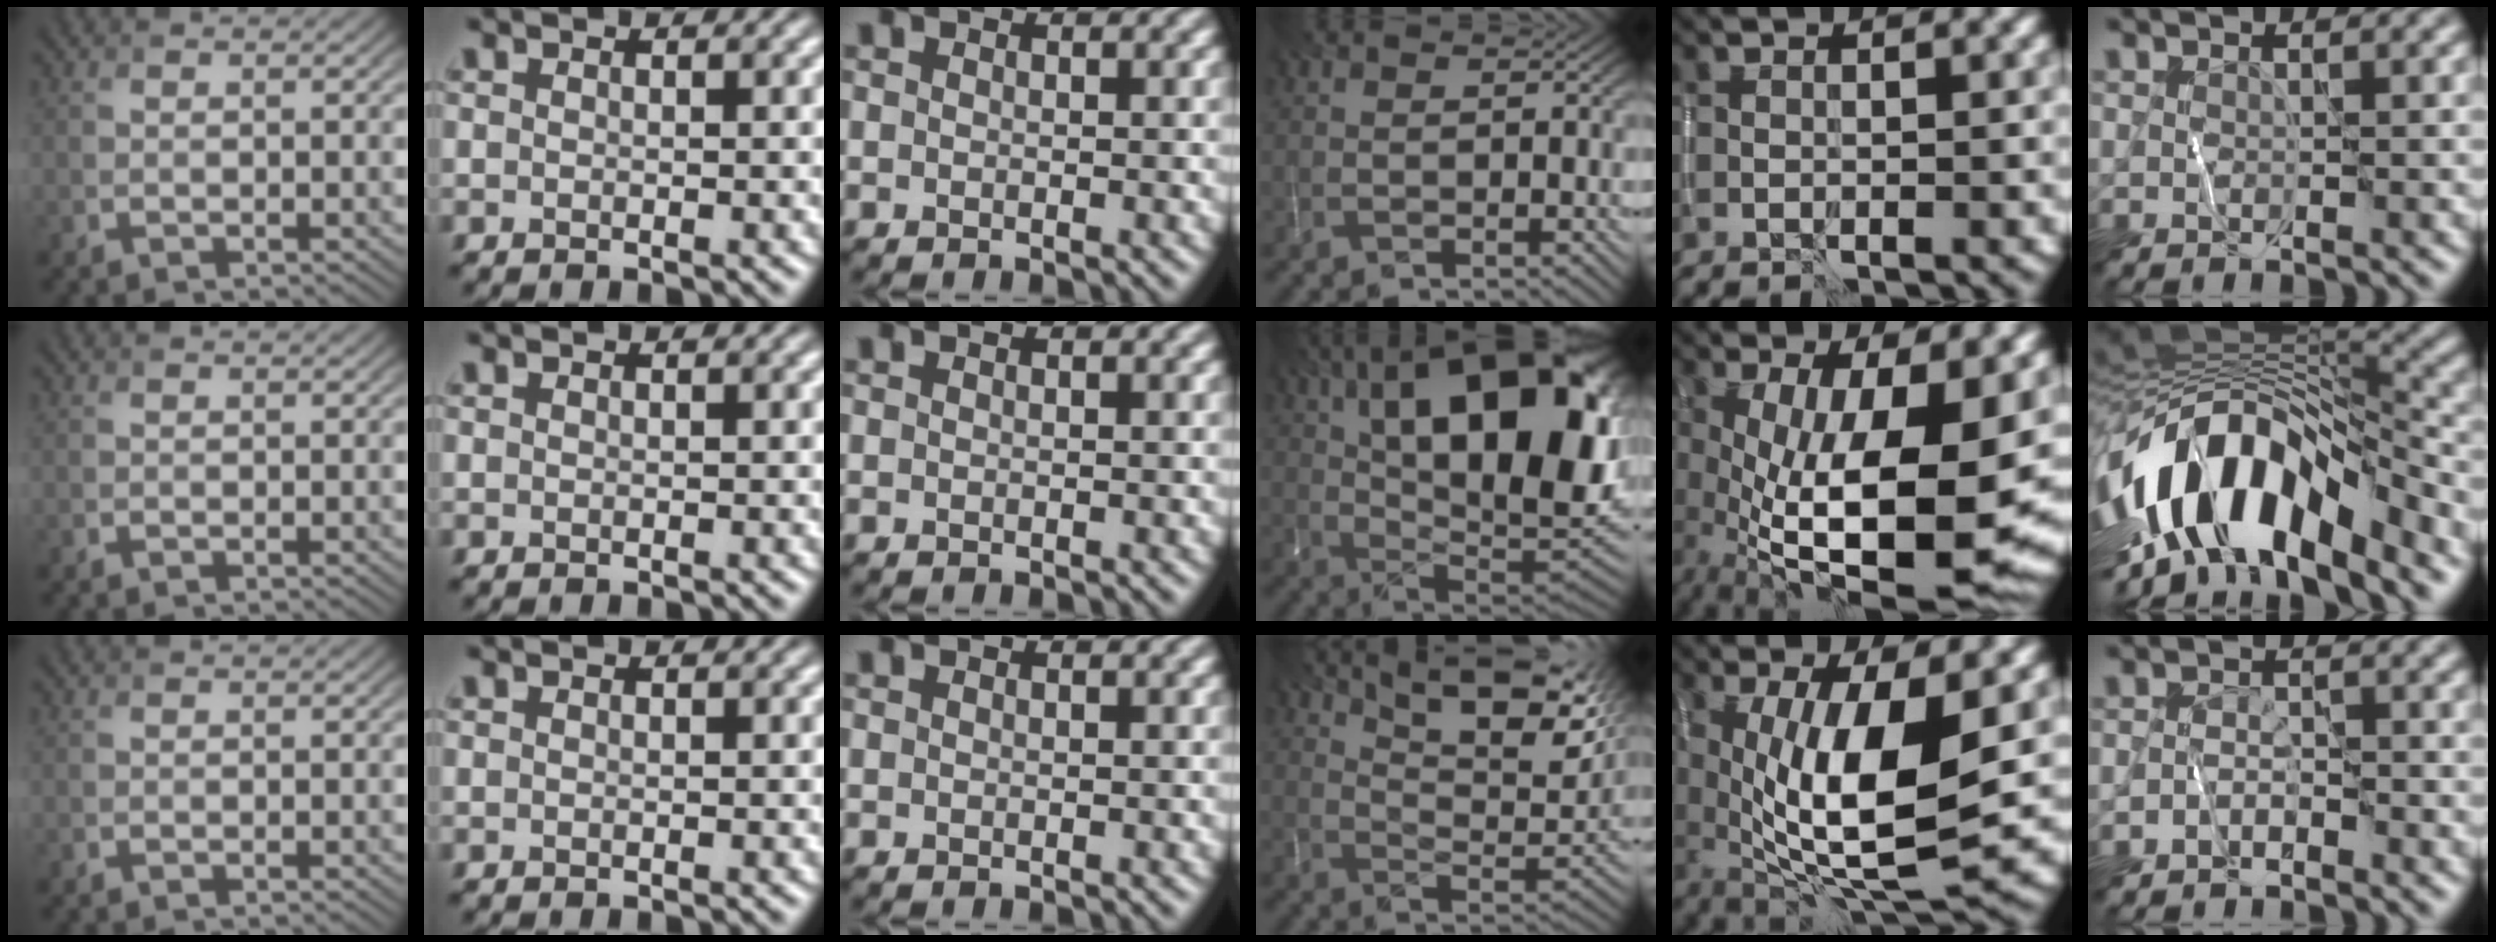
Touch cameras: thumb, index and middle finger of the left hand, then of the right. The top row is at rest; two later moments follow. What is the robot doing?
{"motion": "wipe", "object": "whiteboard"}